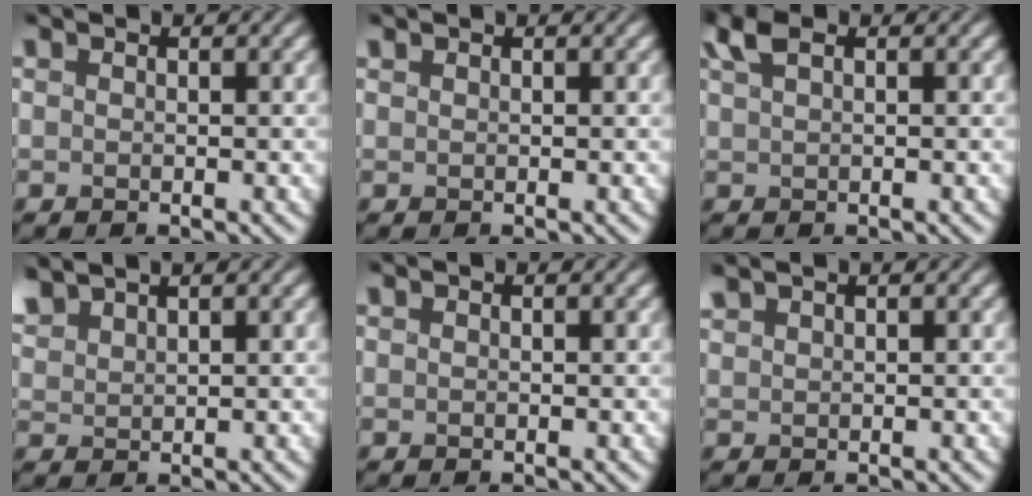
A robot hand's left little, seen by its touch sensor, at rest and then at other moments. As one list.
[{"total": 0.0}, {"total": 2.8, "force": [1.2, 1.3, 2.2], "torque": [-0.055, 0.014, 0.021]}, {"total": 2.7, "force": [2.1, 1.1, 1.3], "torque": [-0.039, 0.011, 0.043]}, {"total": 0.0}, {"total": 1.0, "force": [0.9, 0.2, 0.4], "torque": [-0.015, 0.009, 0.022]}]